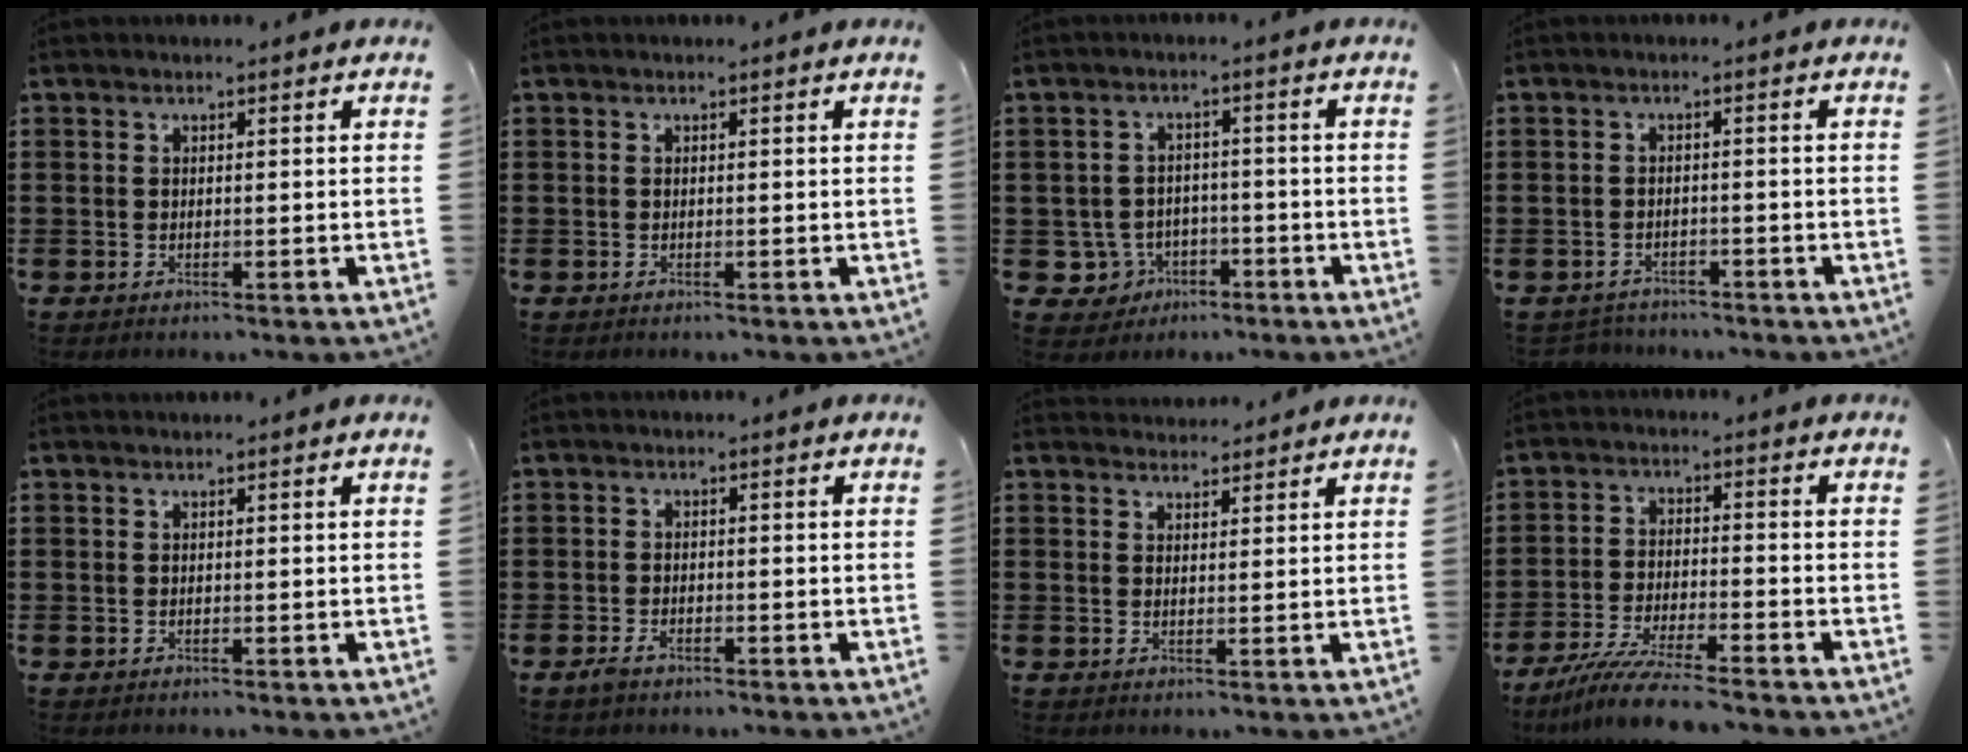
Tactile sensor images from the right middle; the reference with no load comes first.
{"total": 0.0}
{"total": 3.9, "force": [-2.2, 3.1, 1.0], "torque": [-0.036, 0.004, -0.045]}
{"total": 1.8, "force": [-1.8, 0.3, -0.2], "torque": [-0.004, -0.001, -0.041]}
{"total": 0.0}
{"total": 1.9, "force": [-1.2, 0.8, 1.3], "torque": [-0.032, -0.004, -0.025]}
{"total": 2.3, "force": [2.2, 0.3, -0.4], "torque": [0.001, -0.002, 0.043]}
{"total": 7.4, "force": [-6.5, 0.0, 3.6], "torque": [-0.078, -0.014, -0.124]}